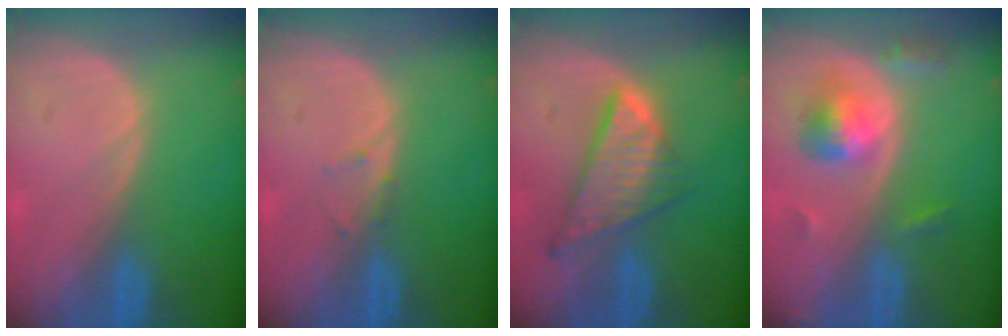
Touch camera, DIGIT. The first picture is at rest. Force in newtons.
{"total": 0.8, "press": 0.8, "slide": 0.2}
{"total": 8.7, "press": 7.4, "slide": 4.6}
{"total": 5.6, "press": 5.1, "slide": 2.2}